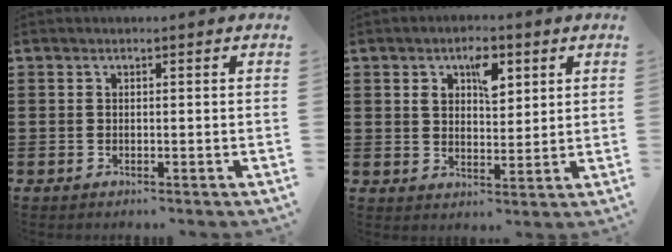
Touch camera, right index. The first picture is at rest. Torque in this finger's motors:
{"motor_torque": [0.61, 0.49, 0.31, 0.06]}